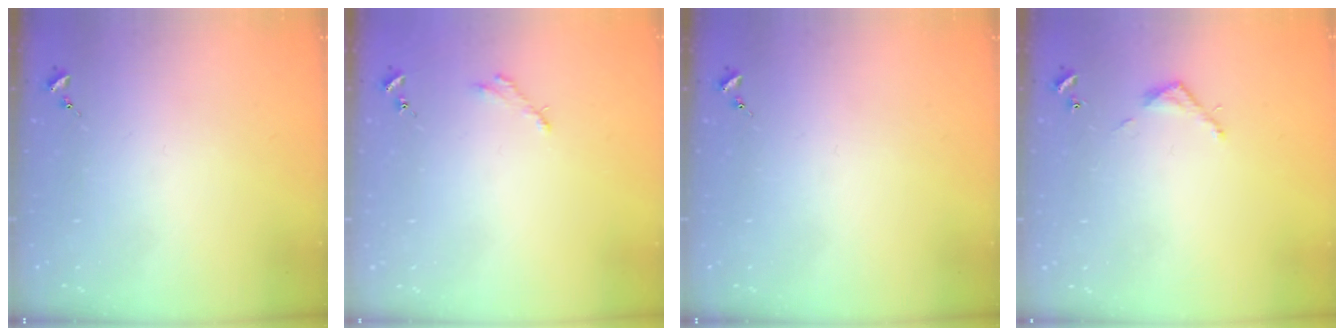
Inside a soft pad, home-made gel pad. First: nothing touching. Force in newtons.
{"total": 2.5, "press": 2.5, "slide": 0.2}
{"total": 0.0}
{"total": 3.2, "press": 3.2, "slide": 0.2}